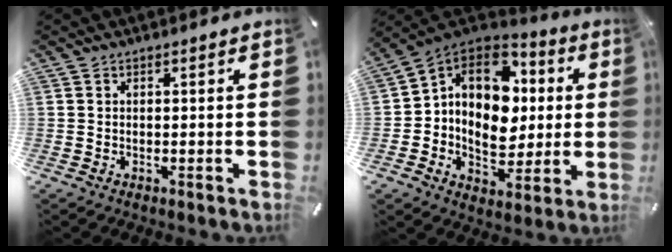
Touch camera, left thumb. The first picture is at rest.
{"total": 14.3, "force": [1.1, 12.0, 7.7], "torque": [-0.130, -0.007, 0.023]}